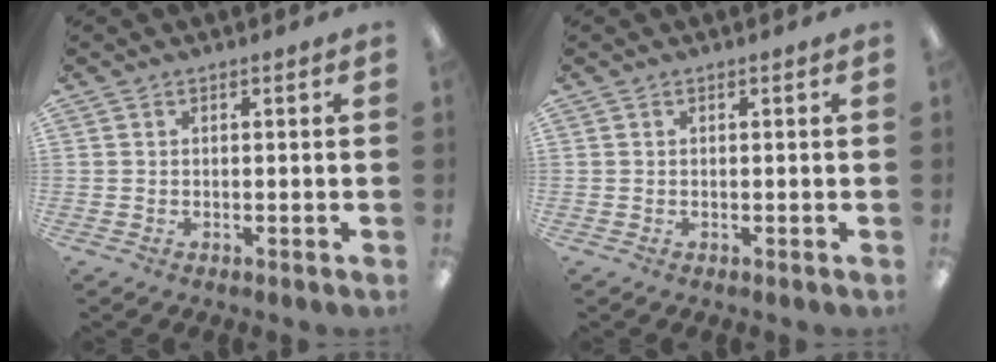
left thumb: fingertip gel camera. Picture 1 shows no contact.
{"total": 0.0}